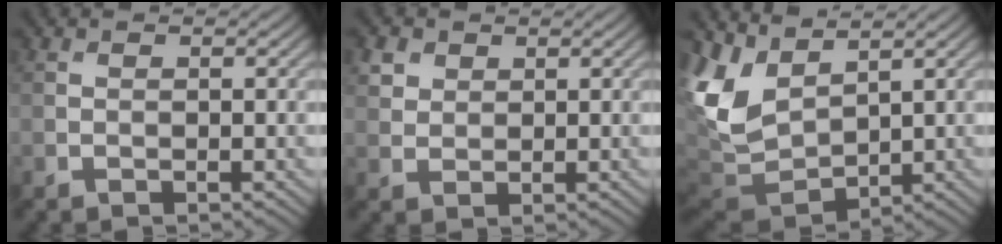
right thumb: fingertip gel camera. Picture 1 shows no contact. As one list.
[{"total": 2.9, "force": [1.7, 2.2, 1.0], "torque": [-0.031, -0.005, 0.041]}, {"total": 8.8, "force": [3.2, 5.6, 6.0], "torque": [-0.164, -0.005, 0.065]}]